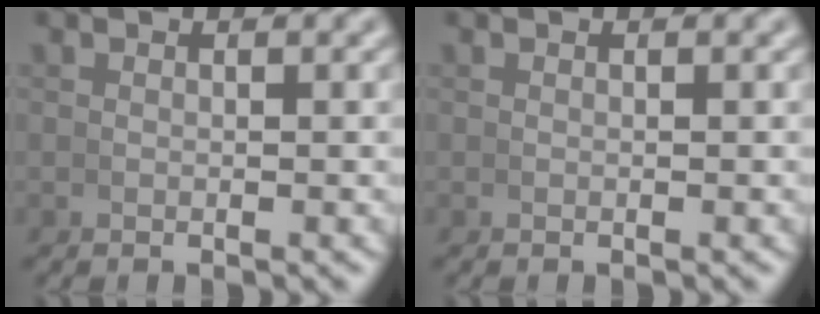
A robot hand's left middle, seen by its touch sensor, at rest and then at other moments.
{"total": 0.0}